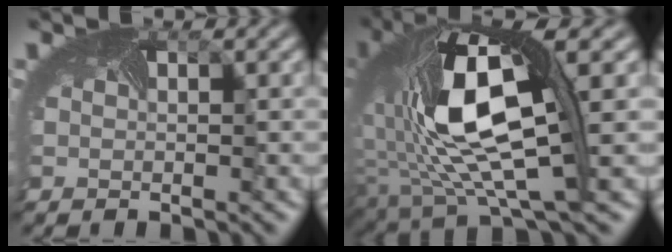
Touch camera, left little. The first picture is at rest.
{"total": 10.7, "force": [0.8, 4.5, 9.6], "torque": [-0.205, -0.023, 0.029]}